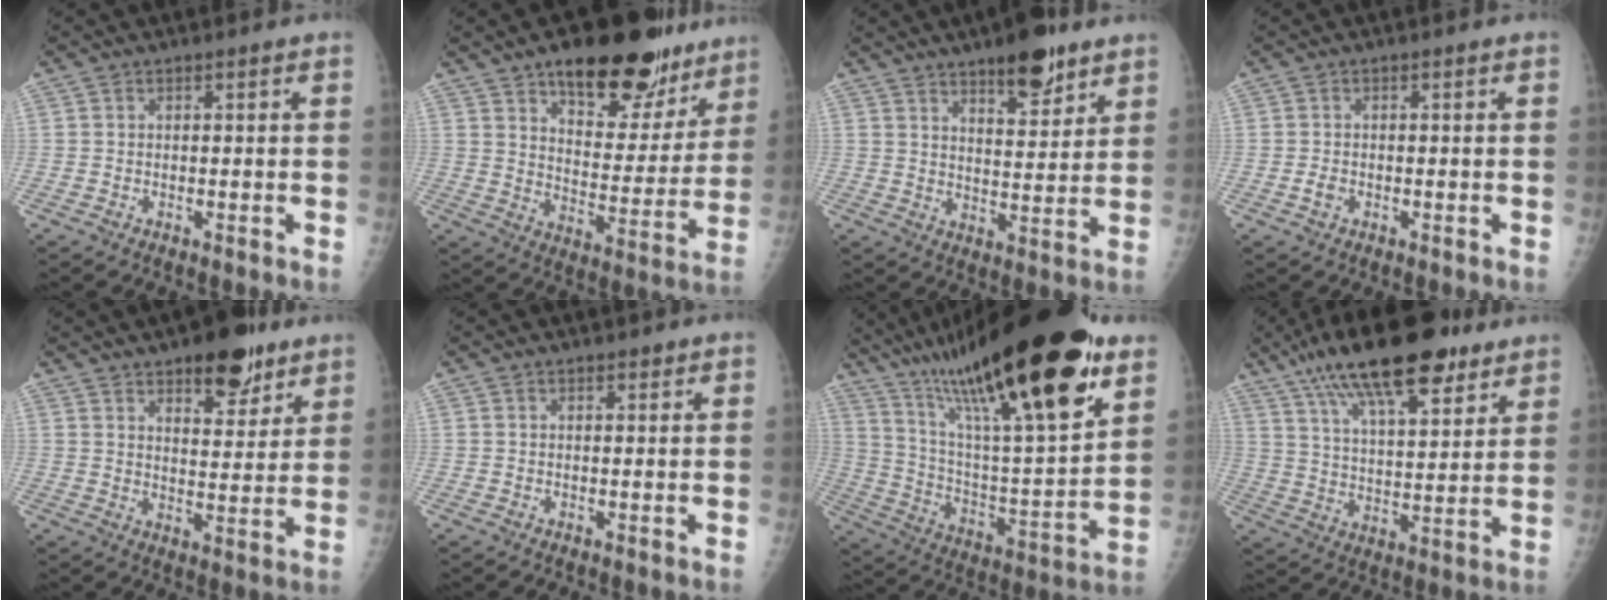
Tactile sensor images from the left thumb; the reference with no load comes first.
{"total": 22.0, "force": [14.7, 10.1, 12.8], "torque": [-0.121, -0.070, 0.216]}
{"total": 10.8, "force": [7.3, 3.7, 7.0], "torque": [-0.080, -0.045, 0.111]}
{"total": 1.3, "force": [-0.4, 0.9, 0.8], "torque": [-0.016, 0.000, -0.008]}
{"total": 11.7, "force": [7.6, 4.9, 7.4], "torque": [-0.071, -0.043, 0.111]}
{"total": 1.2, "force": [0.9, 0.5, 0.6], "torque": [-0.007, -0.005, 0.013]}
{"total": 33.1, "force": [20.8, 7.1, 24.8], "torque": [-0.396, -0.052, 0.351]}
{"total": 21.6, "force": [13.9, 7.5, 14.6], "torque": [-0.220, -0.031, 0.230]}